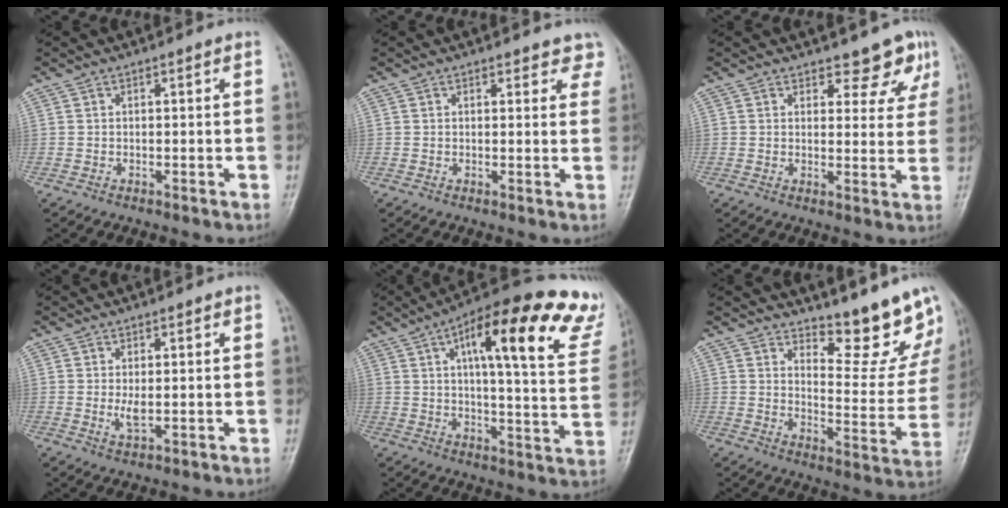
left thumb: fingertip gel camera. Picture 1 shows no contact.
{"total": 4.2, "force": [3.6, 2.0, 1.0], "torque": [0.030, -0.015, 0.026]}
{"total": 6.2, "force": [4.9, 3.1, 2.2], "torque": [0.008, -0.033, 0.052]}
{"total": 2.4, "force": [0.3, 1.1, 2.1], "torque": [-0.038, -0.008, 0.010]}
{"total": 25.4, "force": [13.8, 7.0, 20.1], "torque": [-0.251, -0.024, 0.172]}
{"total": 13.3, "force": [11.9, 3.4, 5.0], "torque": [-0.033, -0.119, 0.155]}